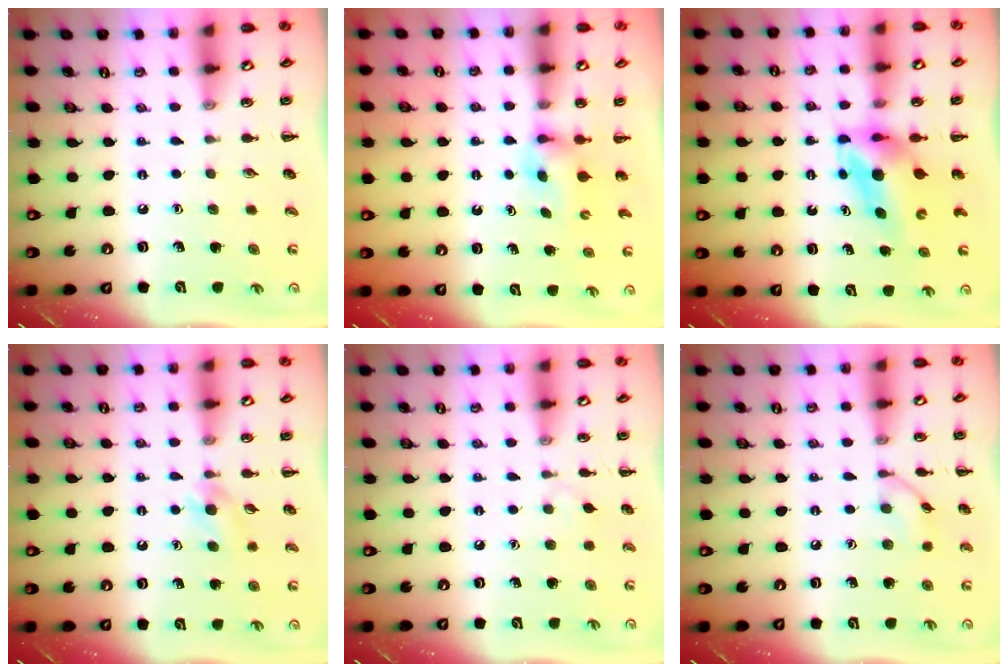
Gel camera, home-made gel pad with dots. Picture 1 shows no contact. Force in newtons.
{"total": 2.5, "press": 2.2, "slide": 1.2}
{"total": 4.6, "press": 4.5, "slide": 1.1}
{"total": 4.6, "press": 4.3, "slide": 1.6}
{"total": 2.9, "press": 2.7, "slide": 1.2}
{"total": 7.4, "press": 7.3, "slide": 0.9}